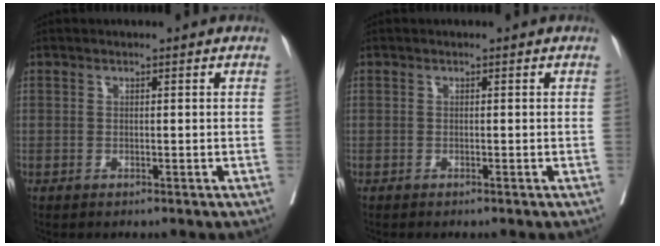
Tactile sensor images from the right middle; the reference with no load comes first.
{"total": 0.0}